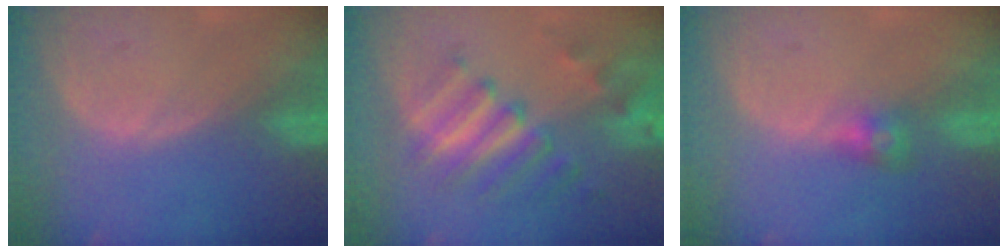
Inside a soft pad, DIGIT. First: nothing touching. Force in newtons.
{"total": 9.5, "press": 8.3, "slide": 4.7}
{"total": 2.8, "press": 2.6, "slide": 0.9}